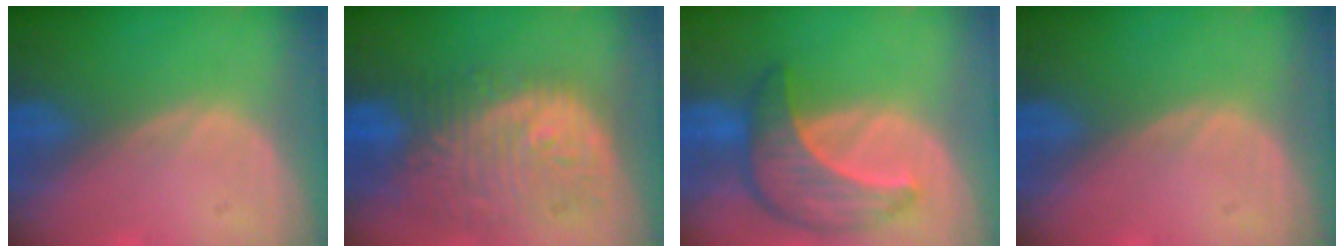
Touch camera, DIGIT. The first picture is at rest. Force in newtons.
{"total": 12.1, "press": 10.8, "slide": 5.6}
{"total": 8.7, "press": 7.9, "slide": 3.7}
{"total": 0.0}